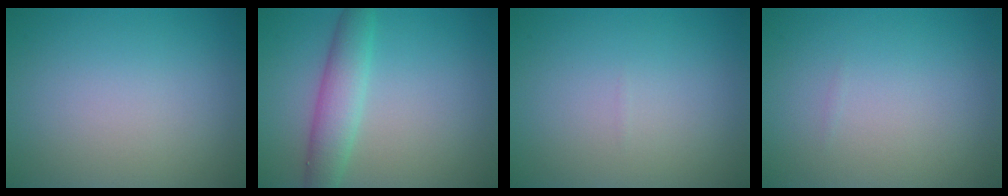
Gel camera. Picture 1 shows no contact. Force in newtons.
{"total": 3.9, "press": 3.9, "slide": 0.1}
{"total": 0.0}
{"total": 0.0}